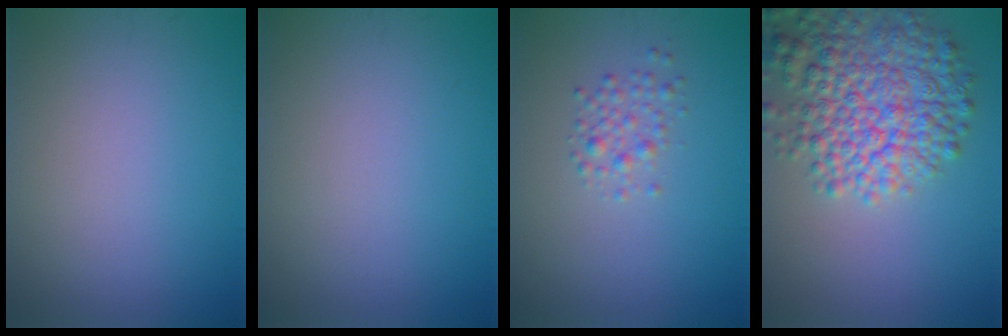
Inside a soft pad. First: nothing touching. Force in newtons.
{"total": 0.0}
{"total": 1.6, "press": 1.6, "slide": 0.1}
{"total": 8.2, "press": 8.2, "slide": 0.4}